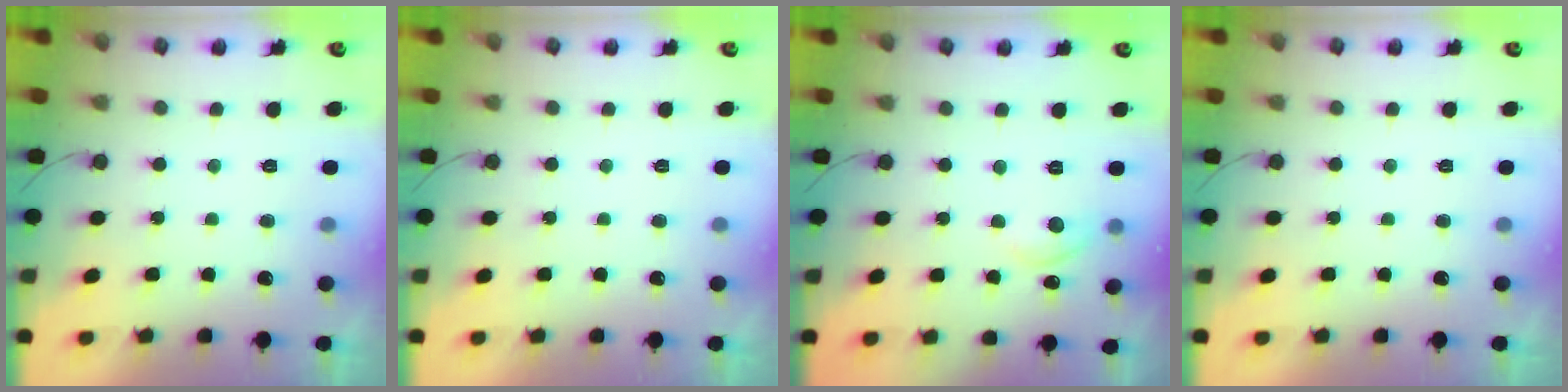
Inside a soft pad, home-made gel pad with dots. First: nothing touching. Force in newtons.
{"total": 0.0}
{"total": 5.5, "press": 5.5, "slide": 0.7}
{"total": 0.0}